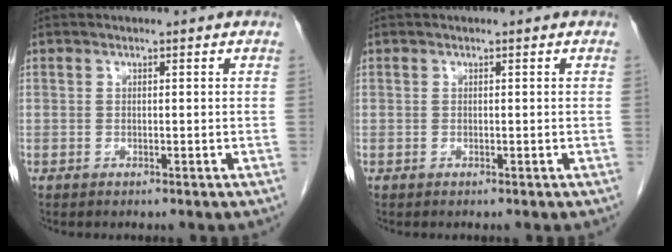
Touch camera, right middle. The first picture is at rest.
{"total": 0.0}